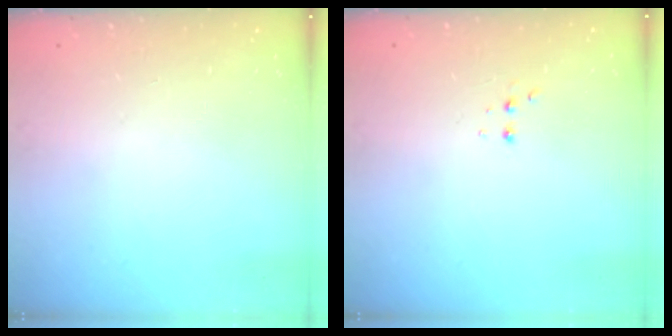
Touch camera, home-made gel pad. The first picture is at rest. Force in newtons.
{"total": 2.5, "press": 2.4, "slide": 0.8}